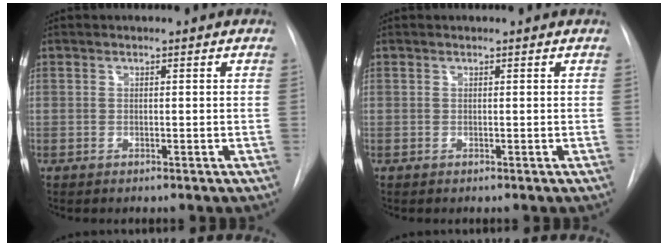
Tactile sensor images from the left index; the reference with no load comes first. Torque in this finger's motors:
{"motor_torque": [0.00, 0.00, 0.01, 0.00]}